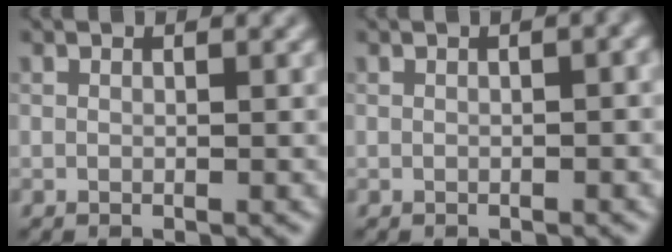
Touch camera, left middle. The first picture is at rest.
{"total": 1.5, "force": [0.1, 0.4, 1.4], "torque": [-0.019, 0.002, 0.001]}